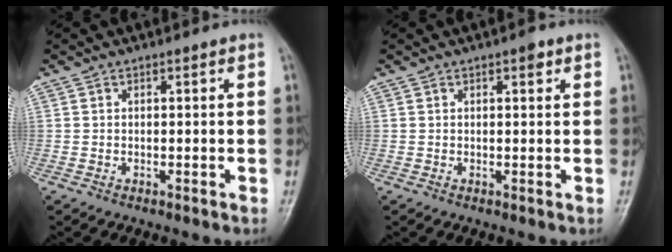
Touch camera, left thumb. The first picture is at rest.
{"total": 1.7, "force": [0.9, 0.7, 1.3], "torque": [-0.014, -0.001, 0.010]}